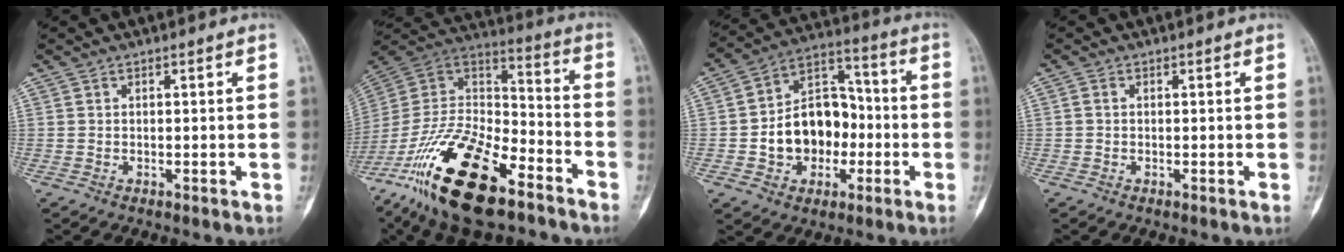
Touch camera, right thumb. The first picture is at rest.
{"total": 27.0, "force": [-16.5, 11.1, 18.3], "torque": [-0.367, 0.052, -0.296]}
{"total": 15.4, "force": [-2.7, 11.5, 9.8], "torque": [-0.109, 0.048, -0.043]}
{"total": 0.8, "force": [0.0, 0.7, 0.5], "torque": [-0.006, 0.001, -0.005]}